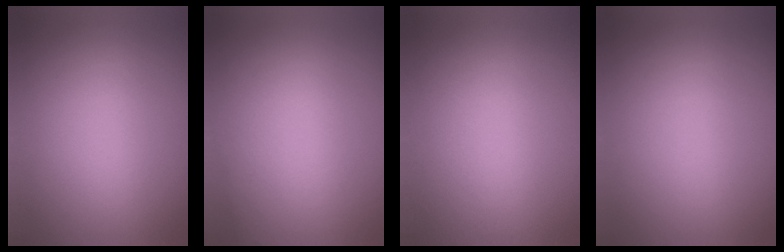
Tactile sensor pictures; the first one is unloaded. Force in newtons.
{"total": 2.3}
{"total": 2.0}
{"total": 0.0}